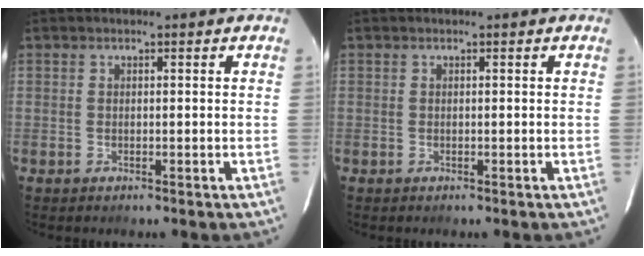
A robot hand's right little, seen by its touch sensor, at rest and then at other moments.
{"total": 0.0}